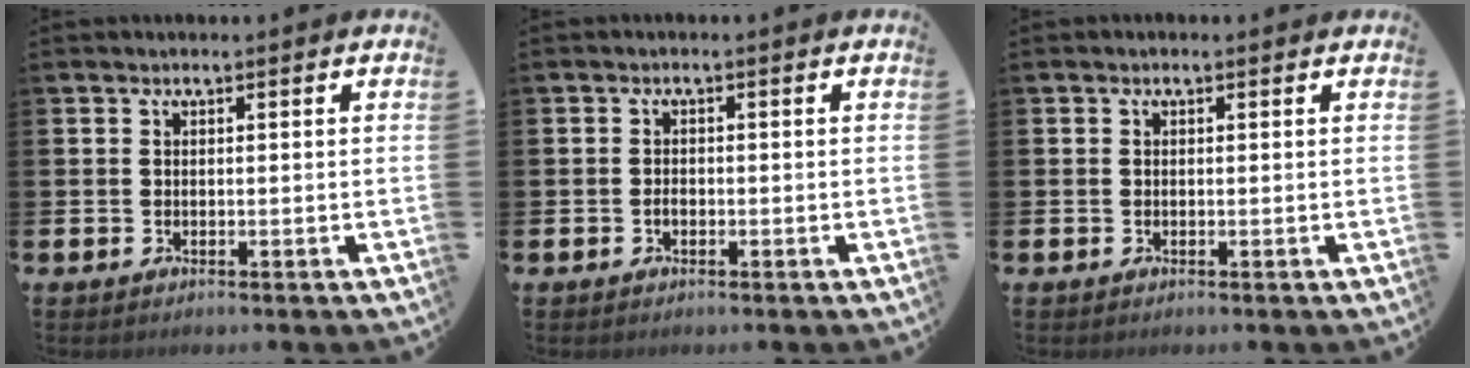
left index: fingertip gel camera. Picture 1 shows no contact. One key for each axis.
{"total": 1.1, "fx": -0.5, "fy": 0.6, "fz": 0.7, "tx": -0.013, "ty": 0.002, "tz": -0.011}
{"total": 0.0}